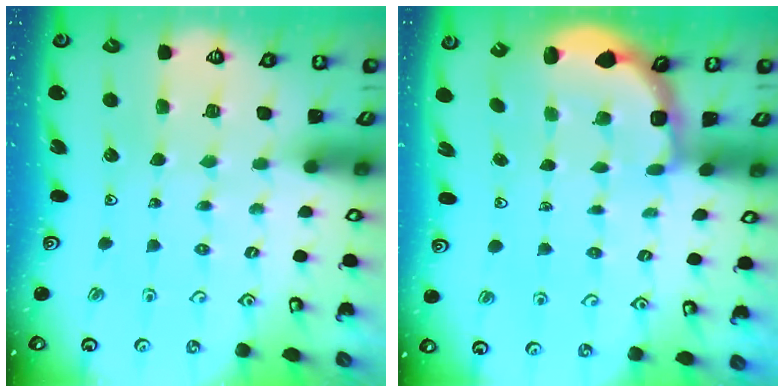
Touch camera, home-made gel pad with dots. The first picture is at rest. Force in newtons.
{"total": 3.0, "press": 2.0, "slide": 2.2}